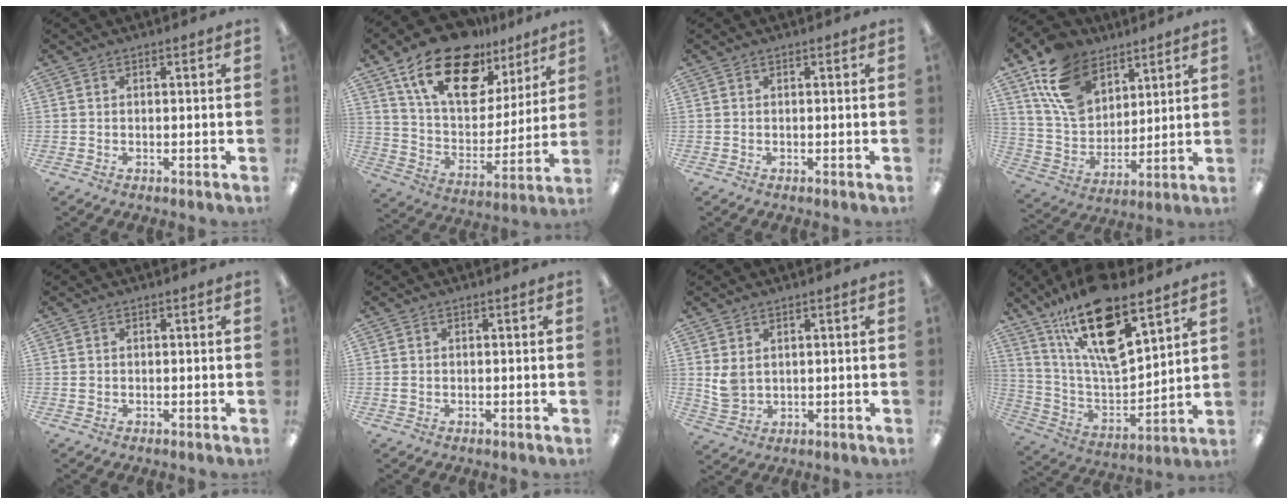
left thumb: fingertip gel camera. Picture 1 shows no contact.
{"total": 21.1, "force": [14.3, 10.6, 11.4], "torque": [-0.209, -0.073, 0.253]}
{"total": 0.0}
{"total": 16.2, "force": [9.5, 11.0, 7.1], "torque": [-0.144, -0.035, 0.188]}
{"total": 0.6, "force": [0.1, 0.6, 0.2], "torque": [-0.006, 0.004, 0.000]}
{"total": 0.7, "force": [0.1, 0.6, 0.4], "torque": [-0.009, 0.005, 0.000]}
{"total": 4.2, "force": [1.8, 3.0, 2.5], "torque": [-0.056, -0.001, 0.034]}
{"total": 21.1, "force": [14.2, 7.3, 13.8], "torque": [-0.260, -0.086, 0.240]}